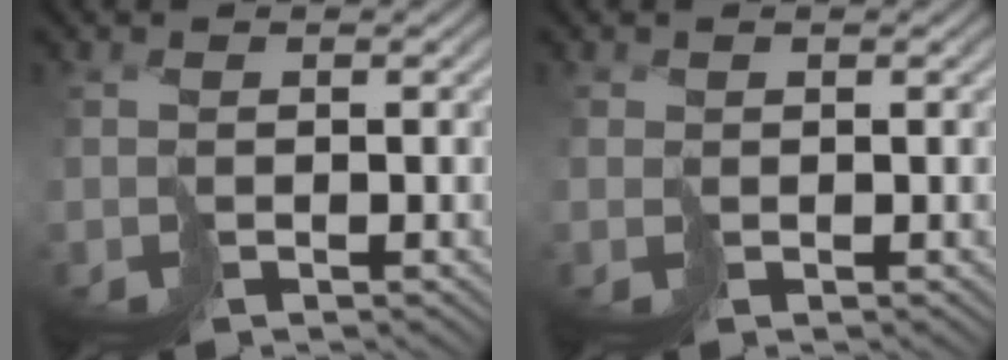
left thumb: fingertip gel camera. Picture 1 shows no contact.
{"total": 1.1, "force": [0.6, 0.9, 0.2], "torque": [-0.011, 0.001, 0.009]}